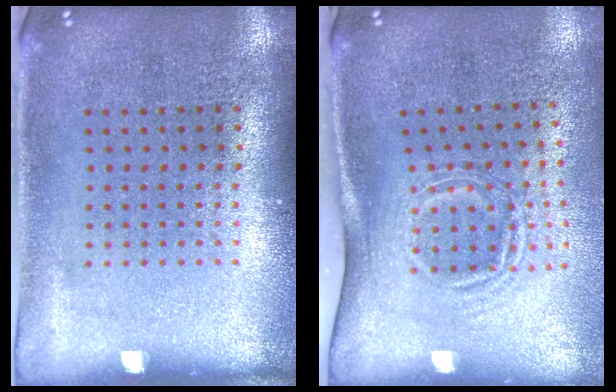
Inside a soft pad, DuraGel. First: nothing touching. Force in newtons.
{"total": 1.7, "press": 1.2, "slide": 1.2}